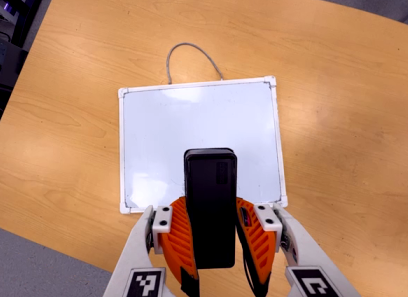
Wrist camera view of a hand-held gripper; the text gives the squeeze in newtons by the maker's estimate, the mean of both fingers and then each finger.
{"total": 6.2, "left": 5.4, "right": 7.0}